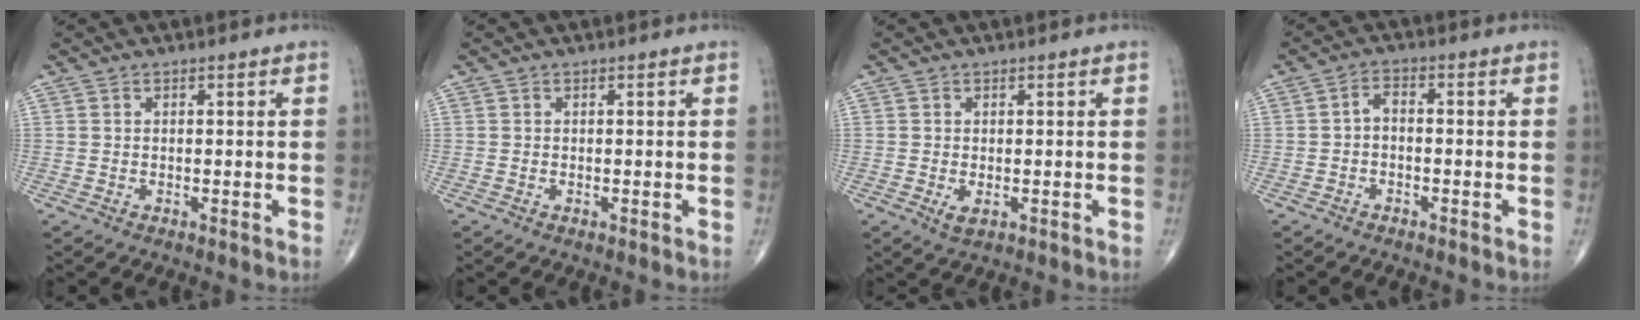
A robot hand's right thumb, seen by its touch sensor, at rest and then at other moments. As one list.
[{"total": 0.0}, {"total": 1.9, "force": [-0.4, 1.0, 1.6], "torque": [-0.030, -0.005, -0.004]}, {"total": 2.6, "force": [-0.7, 1.5, 2.0], "torque": [-0.031, 0.017, -0.018]}]